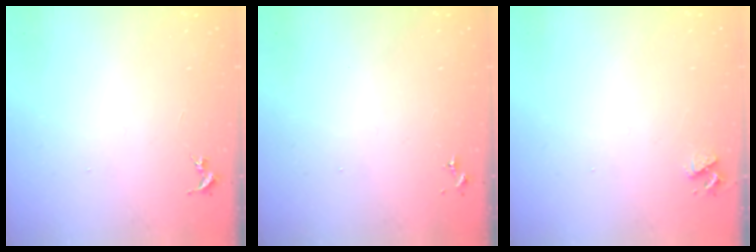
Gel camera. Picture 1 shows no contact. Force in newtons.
{"total": 0.0}
{"total": 3.3, "press": 3.3, "slide": 0.5}